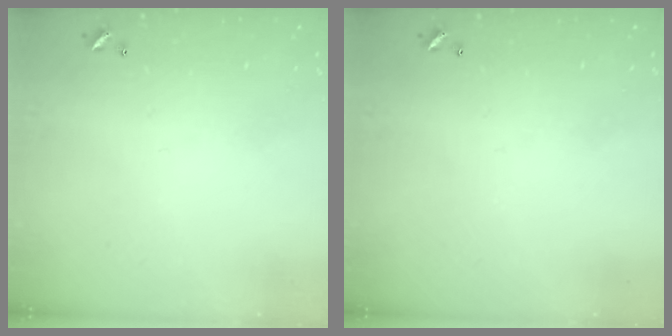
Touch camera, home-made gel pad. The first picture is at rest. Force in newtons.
{"total": 0.0}